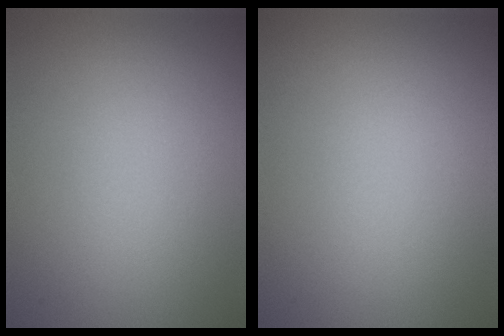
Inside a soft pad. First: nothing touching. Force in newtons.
{"total": 0.0}